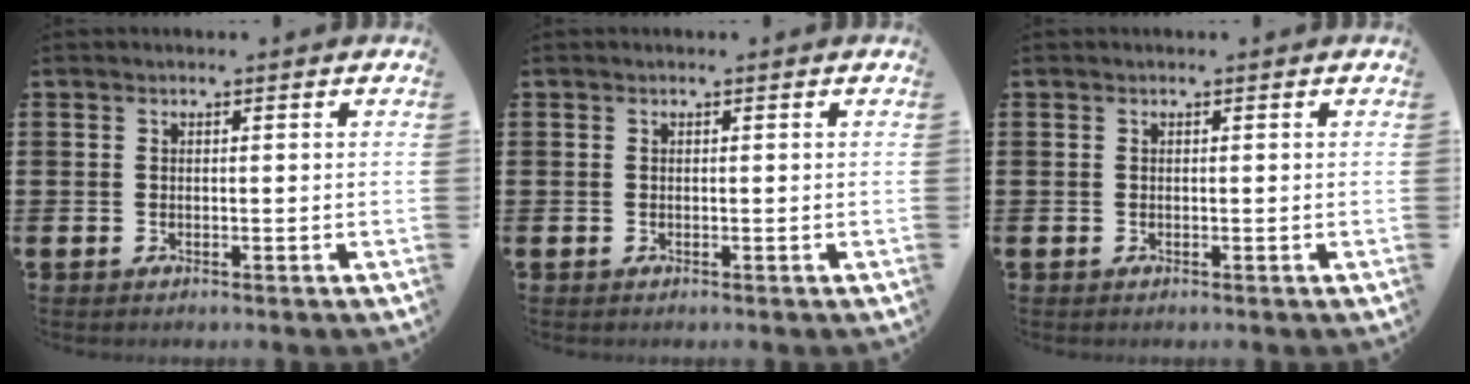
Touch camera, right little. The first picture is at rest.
{"total": 0.0}
{"total": 0.0}